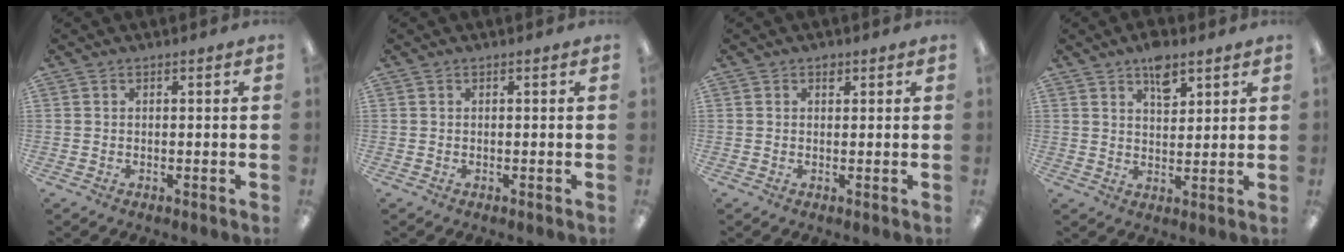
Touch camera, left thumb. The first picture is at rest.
{"total": 0.0}
{"total": 1.3, "force": [0.8, 0.8, 0.5], "torque": [-0.003, -0.001, 0.013]}
{"total": 6.8, "force": [4.6, 3.4, 3.8], "torque": [-0.047, -0.022, 0.077]}